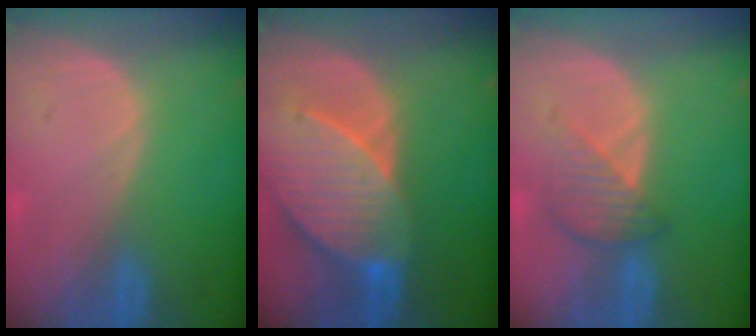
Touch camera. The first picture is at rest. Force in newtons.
{"total": 10.1, "press": 8.9, "slide": 4.7}
{"total": 4.3, "press": 4.0, "slide": 1.6}